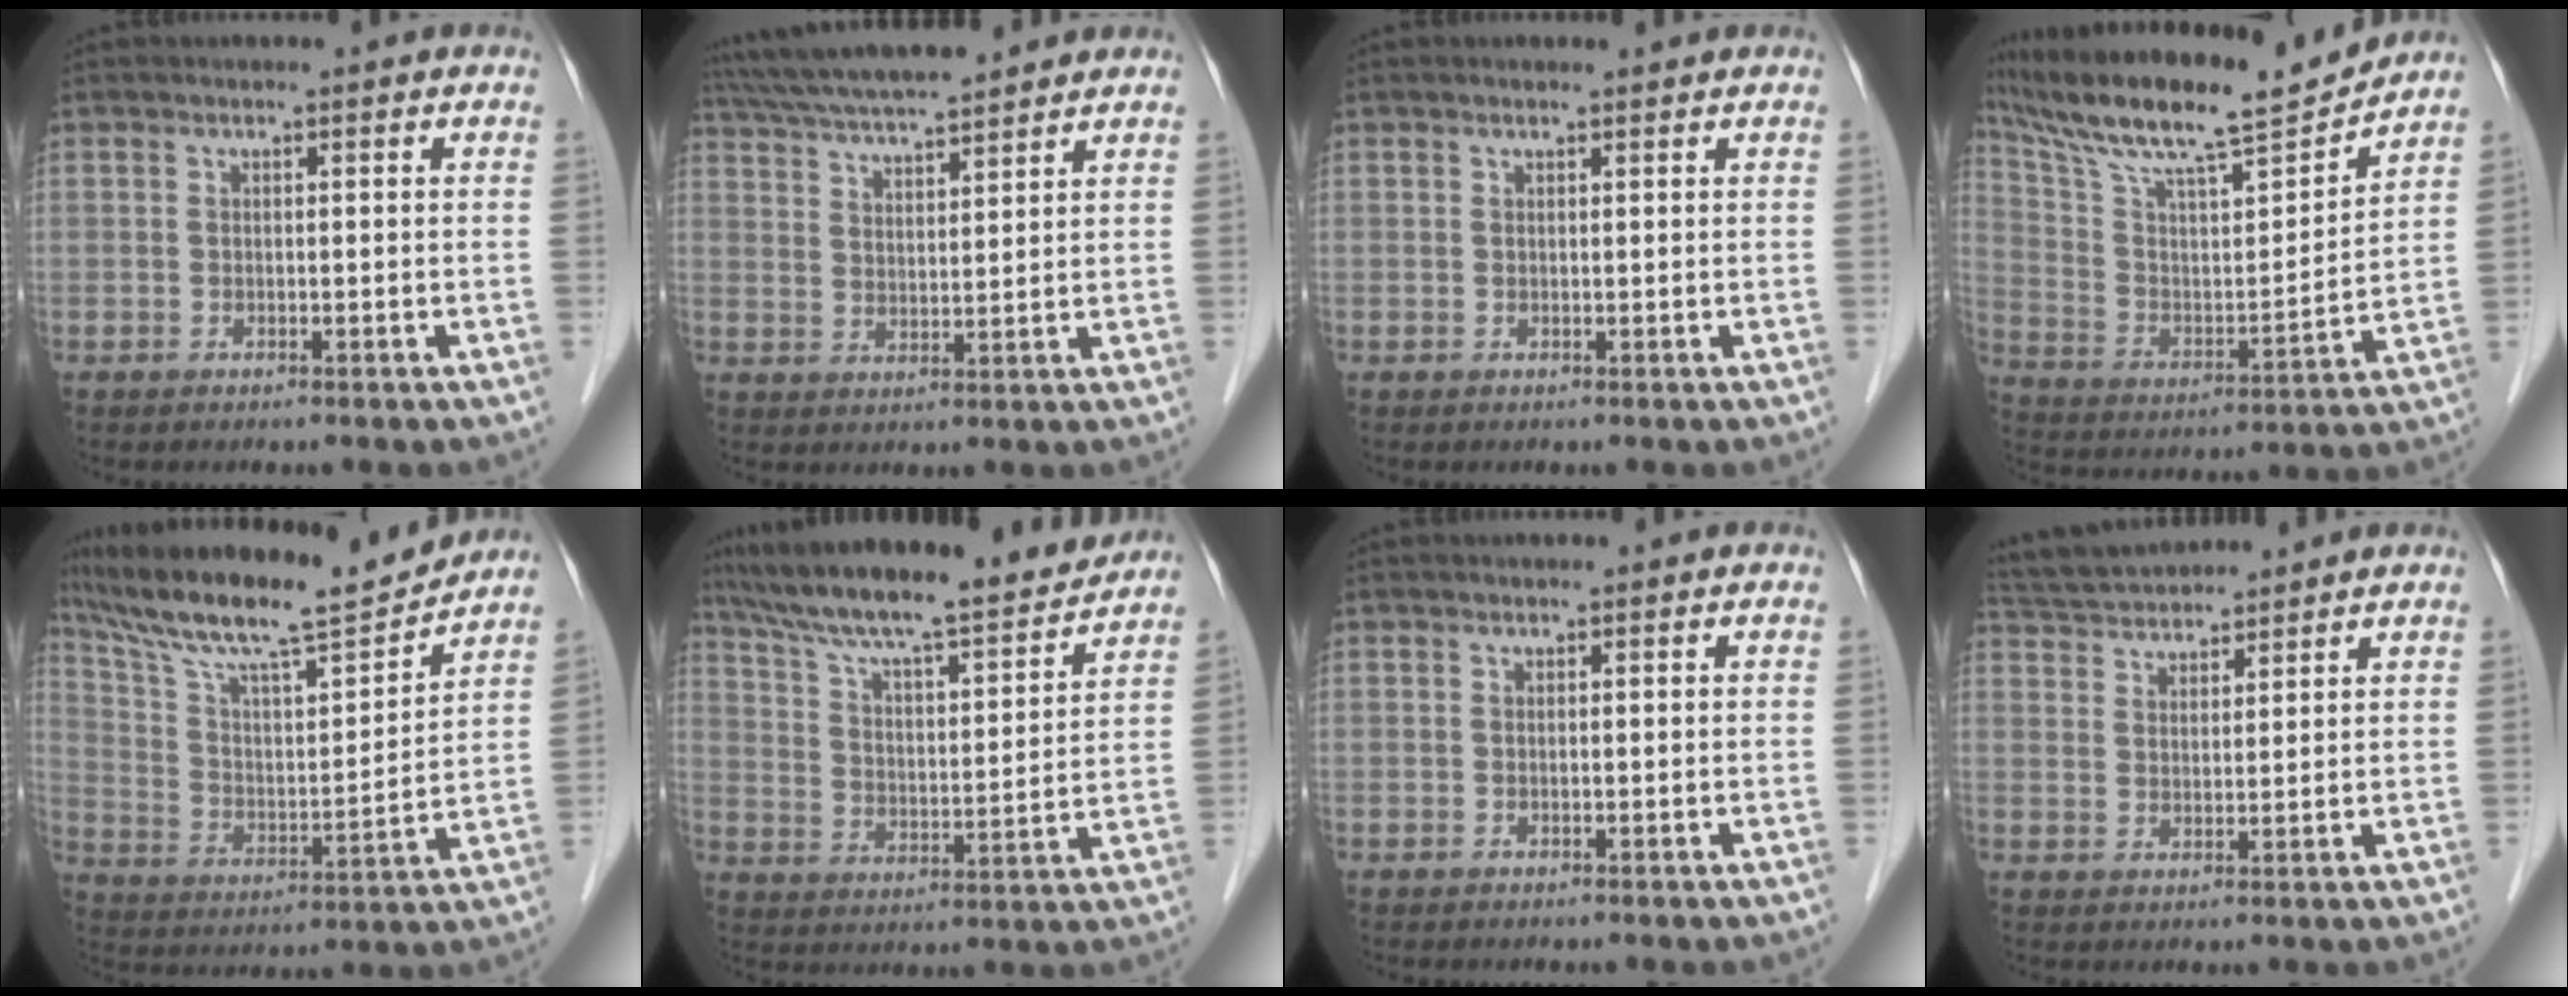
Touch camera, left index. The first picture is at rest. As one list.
[{"total": 13.4, "force": [12.0, 1.2, 5.8], "torque": [-0.110, 0.032, 0.201]}, {"total": 1.0, "force": [1.0, 0.0, 0.2], "torque": [-0.010, 0.006, 0.016]}, {"total": 20.5, "force": [18.0, 0.9, 9.8], "torque": [-0.182, 0.008, 0.305]}, {"total": 19.1, "force": [16.8, 0.6, 9.0], "torque": [-0.163, 0.005, 0.285]}, {"total": 18.8, "force": [16.9, 1.3, 8.2], "torque": [-0.139, 0.005, 0.266]}, {"total": 0.0}, {"total": 8.6, "force": [8.3, 1.2, 2.0], "torque": [-0.046, 0.034, 0.147]}]